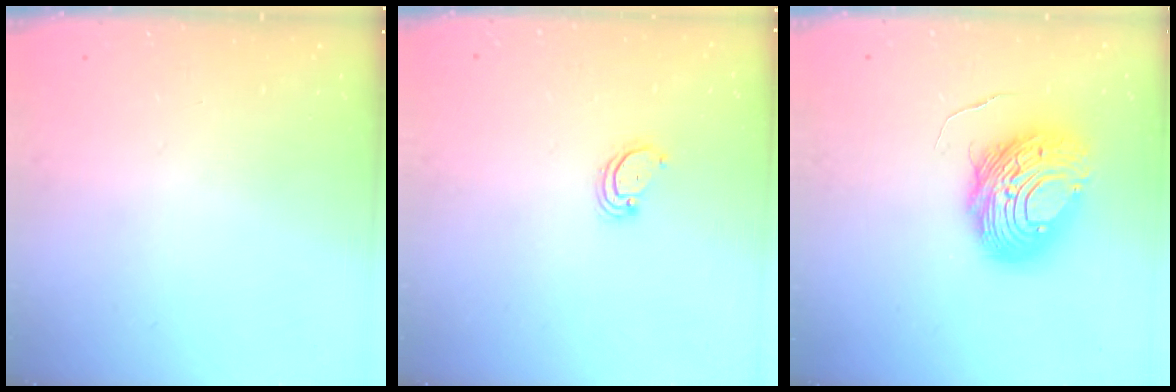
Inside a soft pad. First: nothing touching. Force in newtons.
{"total": 2.3, "press": 2.3, "slide": 0.2}
{"total": 12.2, "press": 12.1, "slide": 1.3}